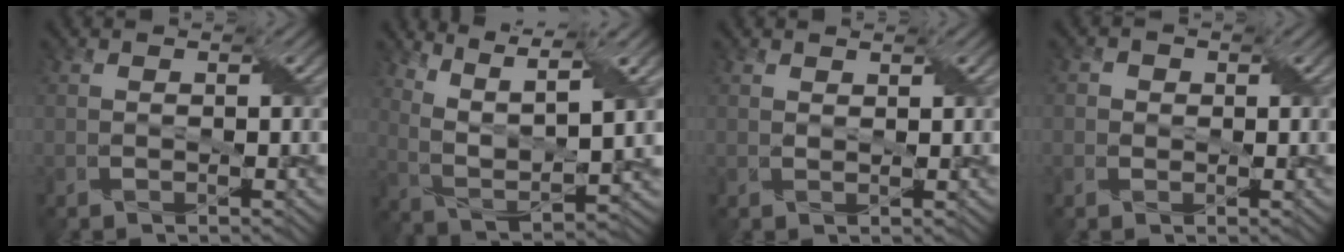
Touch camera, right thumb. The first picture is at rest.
{"total": 10.2, "force": [6.4, 2.3, 7.6], "torque": [-0.173, 0.001, 0.121]}
{"total": 0.8, "force": [0.7, 0.2, 0.1], "torque": [-0.008, 0.000, 0.015]}
{"total": 1.5, "force": [0.2, 1.5, 0.3], "torque": [-0.002, 0.003, -0.004]}